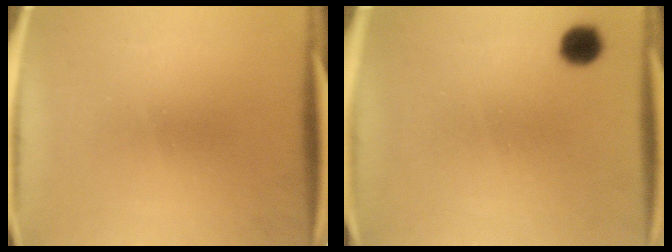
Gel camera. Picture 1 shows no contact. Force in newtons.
{"total": 4.2}